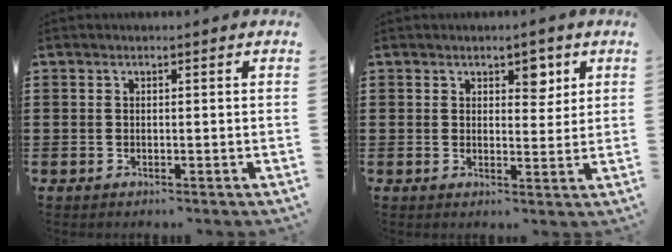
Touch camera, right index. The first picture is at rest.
{"total": 3.6, "force": [2.3, 2.1, 2.0], "torque": [-0.022, 0.001, 0.034]}